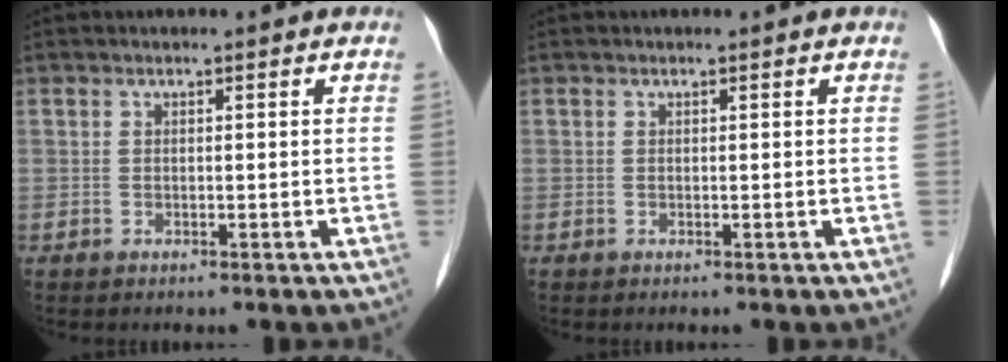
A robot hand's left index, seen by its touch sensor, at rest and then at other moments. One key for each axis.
{"total": 0.0}